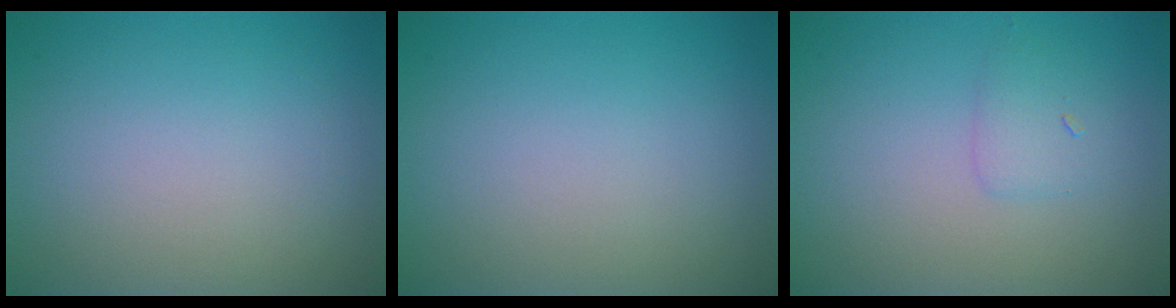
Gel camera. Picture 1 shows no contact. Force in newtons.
{"total": 0.0}
{"total": 1.5, "press": 1.5, "slide": 0.2}